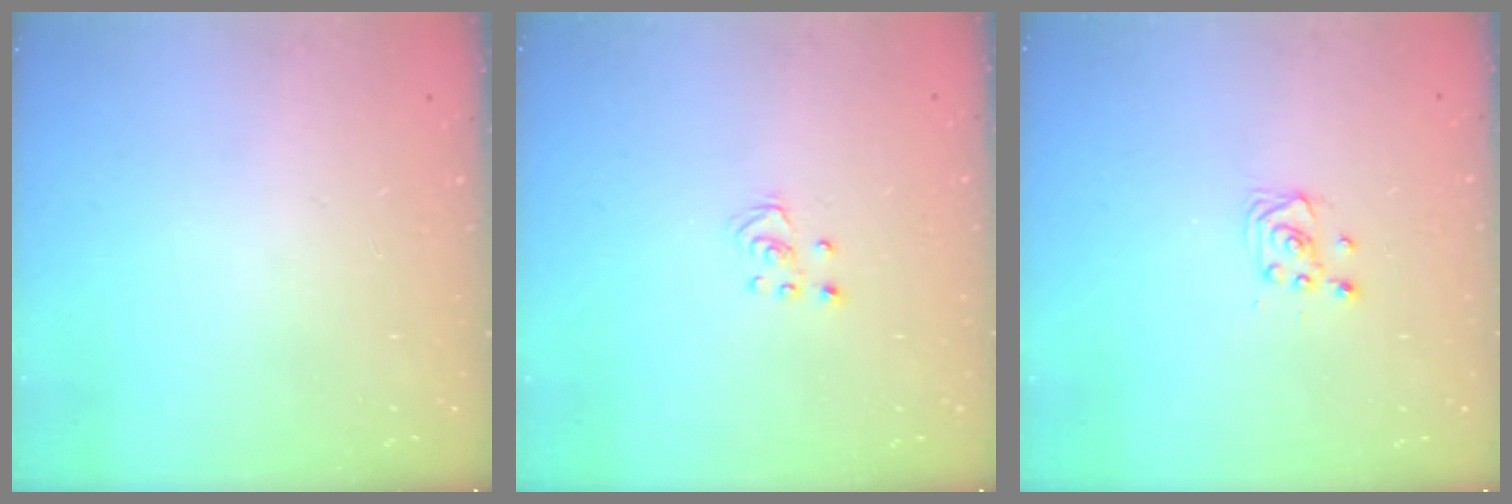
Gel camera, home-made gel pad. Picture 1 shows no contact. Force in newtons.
{"total": 2.5, "press": 2.5, "slide": 0.2}
{"total": 2.9, "press": 2.9, "slide": 0.4}